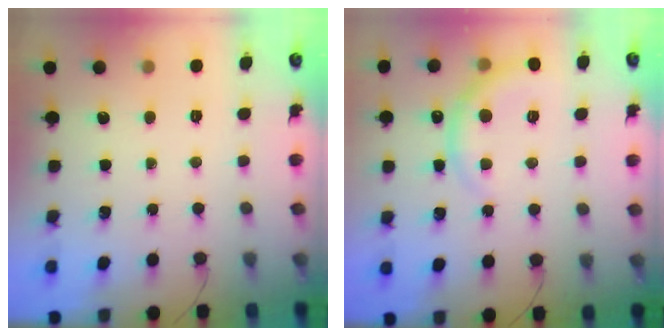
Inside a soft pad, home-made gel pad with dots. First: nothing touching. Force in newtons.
{"total": 7.2, "press": 7.2, "slide": 0.6}